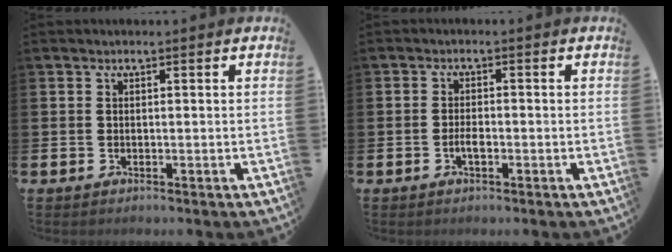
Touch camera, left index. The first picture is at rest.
{"total": 1.9, "force": [-0.6, 0.8, 1.6], "torque": [-0.027, 0.000, -0.013]}